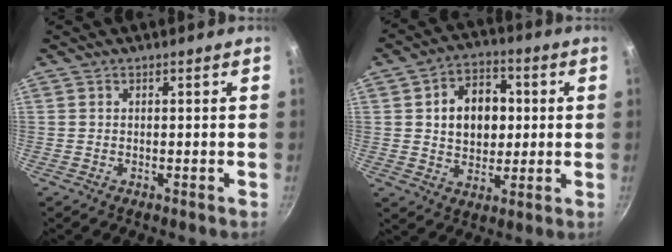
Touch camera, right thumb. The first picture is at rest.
{"total": 12.1, "force": [1.7, 8.9, 8.0], "torque": [-0.087, 0.006, 0.026]}